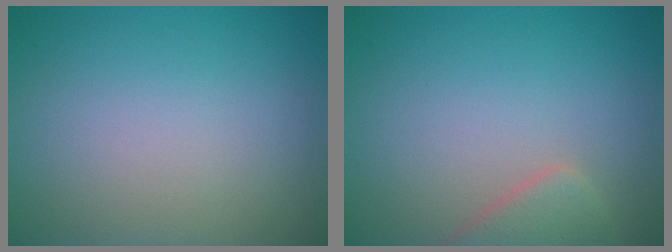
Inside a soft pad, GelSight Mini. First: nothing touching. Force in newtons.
{"total": 2.8, "press": 2.8, "slide": 0.2}